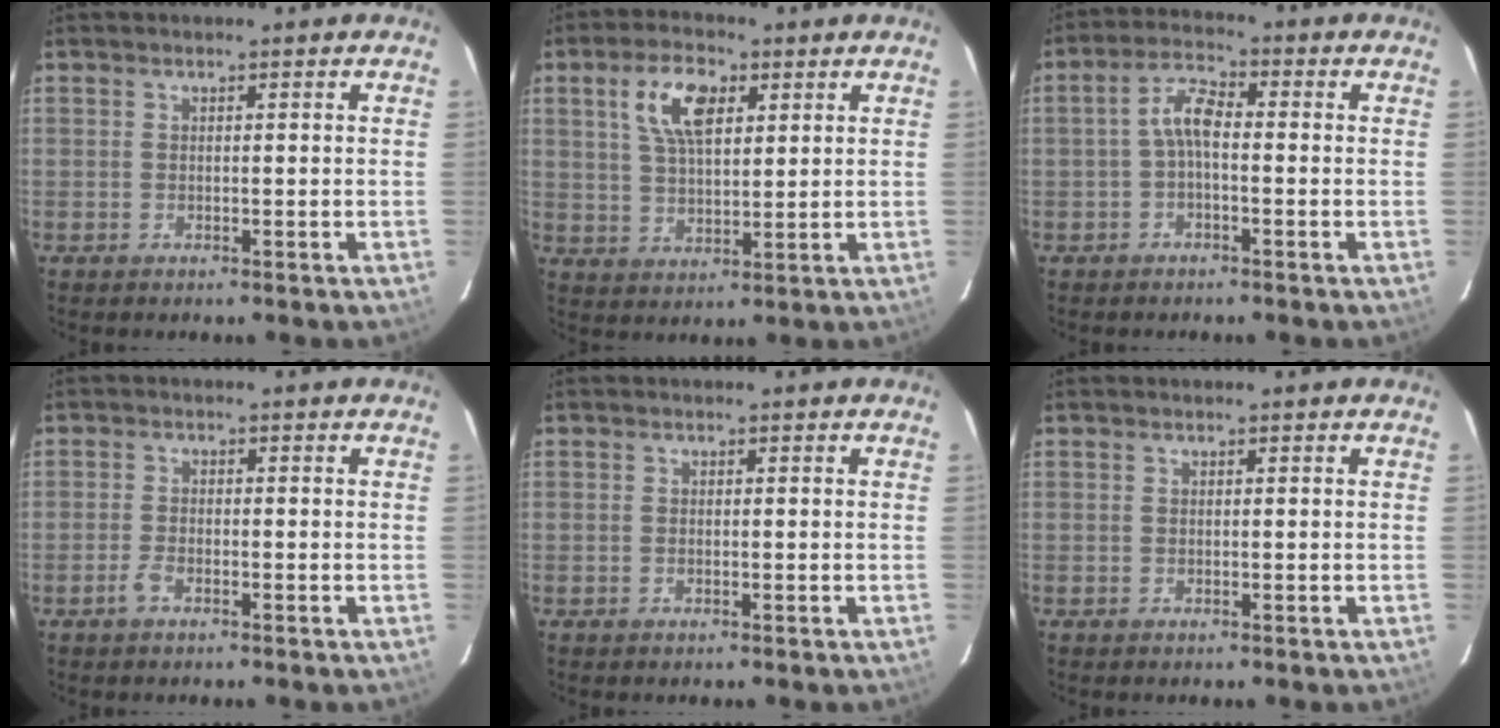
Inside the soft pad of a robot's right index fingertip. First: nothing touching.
{"total": 9.0, "force": [3.6, 4.3, 7.0], "torque": [-0.133, 0.017, 0.070]}
{"total": 4.5, "force": [-0.9, 1.9, 4.0], "torque": [-0.085, 0.018, -0.022]}
{"total": 2.2, "force": [-1.4, 0.8, 1.5], "torque": [-0.041, 0.001, -0.029]}
{"total": 0.0}
{"total": 0.0}